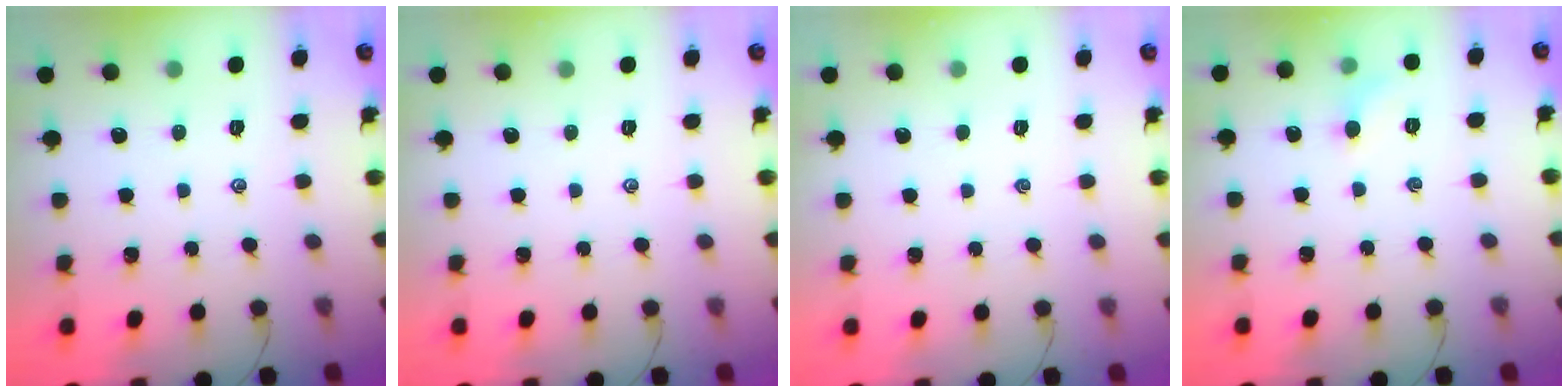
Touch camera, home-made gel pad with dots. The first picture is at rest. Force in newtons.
{"total": 0.0}
{"total": 0.0}
{"total": 5.1, "press": 4.9, "slide": 1.6}